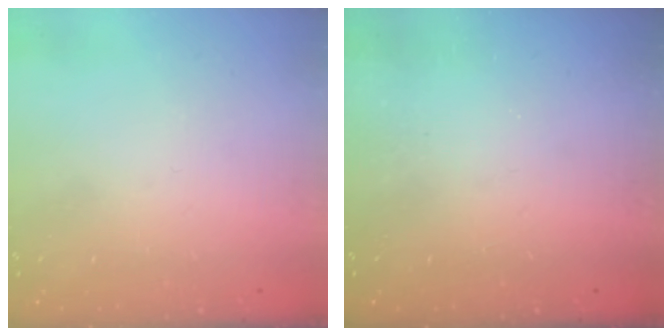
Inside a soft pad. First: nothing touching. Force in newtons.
{"total": 0.6, "press": 0.6, "slide": 0.2}